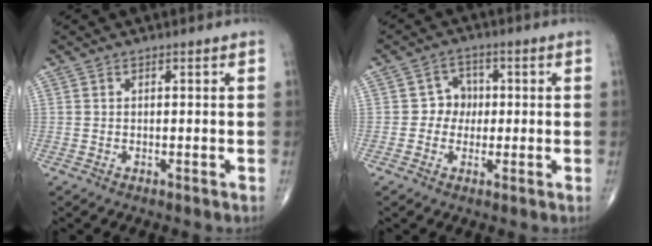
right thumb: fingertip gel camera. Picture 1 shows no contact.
{"total": 4.3, "force": [-0.1, 4.0, 1.6], "torque": [0.009, 0.013, -0.011]}